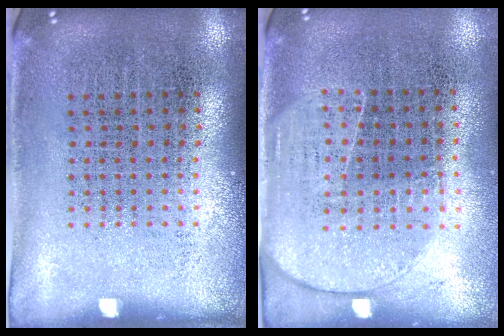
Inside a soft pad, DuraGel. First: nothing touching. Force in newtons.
{"total": 1.8, "press": 1.5, "slide": 0.9}